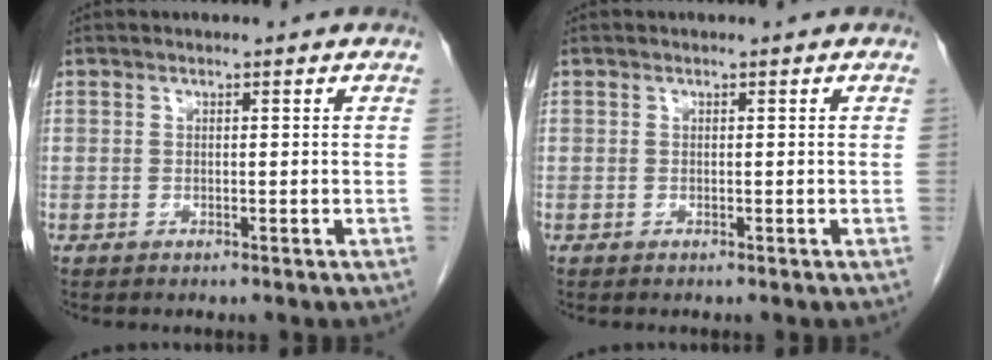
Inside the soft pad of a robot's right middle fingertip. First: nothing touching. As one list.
[{"total": 0.0}]